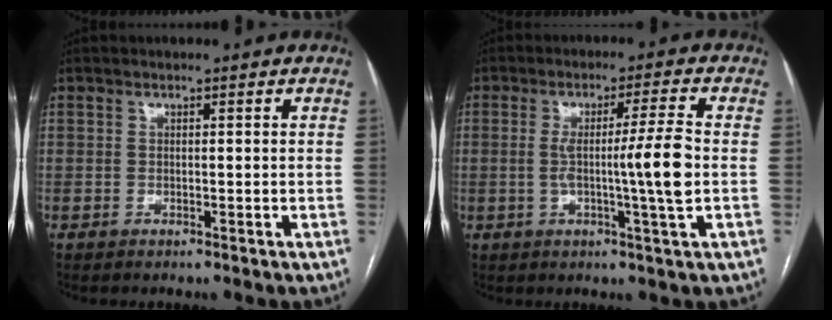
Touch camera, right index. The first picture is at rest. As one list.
[{"total": 8.5, "force": [-0.6, -1.2, 8.4], "torque": [-0.139, -0.003, -0.007]}]